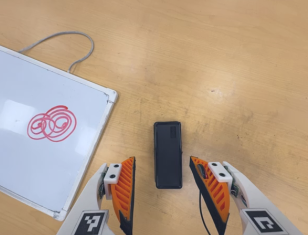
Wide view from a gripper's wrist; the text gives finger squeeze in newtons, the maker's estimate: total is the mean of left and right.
{"total": 0.0}